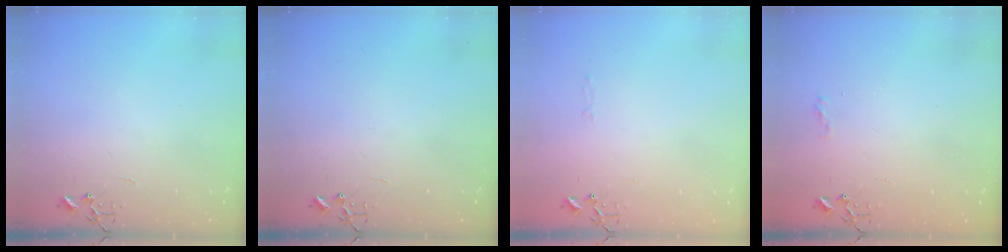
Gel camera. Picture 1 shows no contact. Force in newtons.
{"total": 0.0}
{"total": 2.8, "press": 2.8, "slide": 0.4}
{"total": 5.9, "press": 5.9, "slide": 0.8}